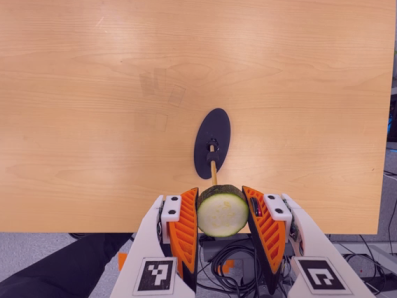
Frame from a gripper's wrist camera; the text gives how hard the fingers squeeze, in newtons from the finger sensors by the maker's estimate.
{"total": 13.7, "left": 13.5, "right": 13.8}